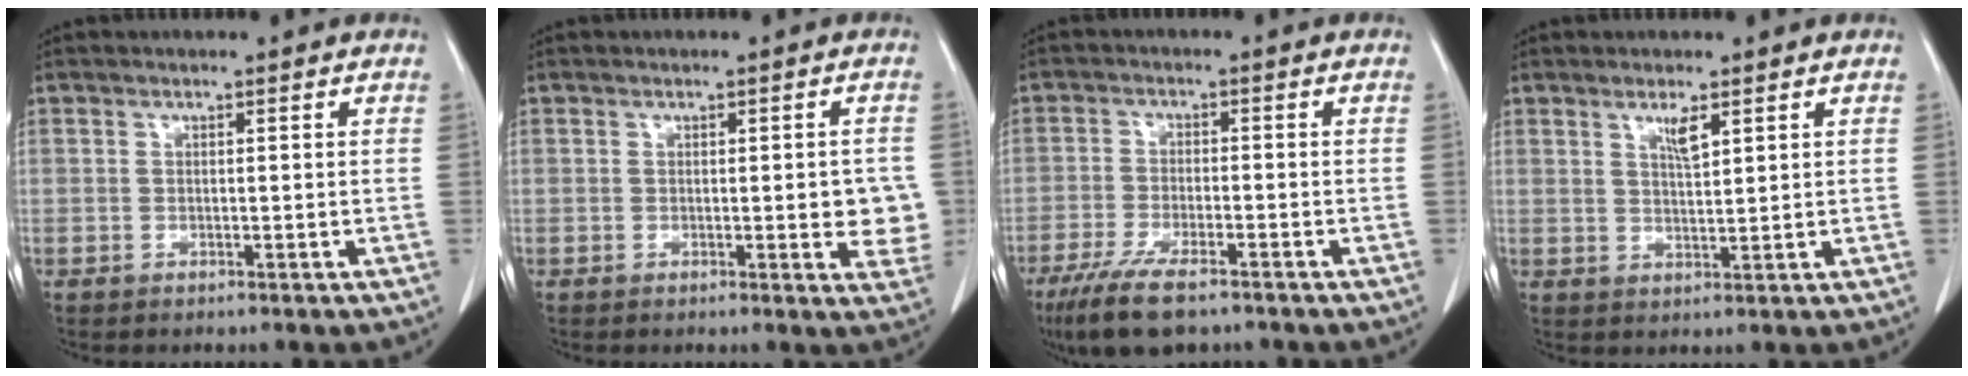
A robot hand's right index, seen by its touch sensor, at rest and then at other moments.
{"total": 4.9, "force": [-0.4, 1.5, 4.7], "torque": [-0.041, -0.003, -0.007]}
{"total": 9.6, "force": [-6.8, 2.4, 6.3], "torque": [-0.114, -0.020, -0.114]}
{"total": 2.8, "force": [1.6, 0.3, 2.2], "torque": [-0.043, -0.004, 0.032]}